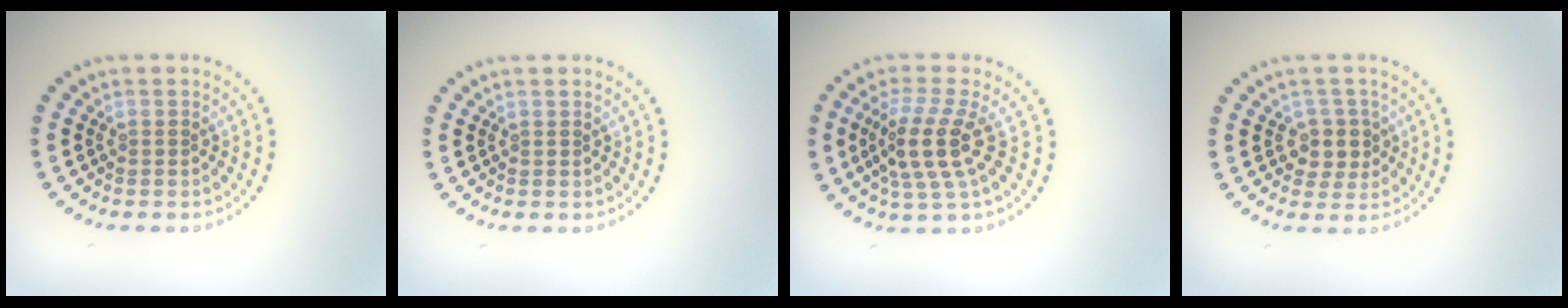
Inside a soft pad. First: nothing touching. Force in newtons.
{"total": 0.0}
{"total": 4.2, "press": 3.5, "slide": 2.2}
{"total": 2.6, "press": 2.3, "slide": 1.3}